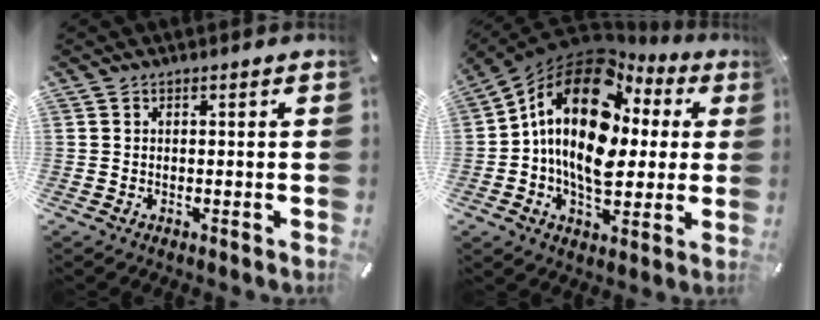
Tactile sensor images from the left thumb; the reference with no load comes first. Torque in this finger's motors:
{"motor_torque": [1.12, 2.96, 1.87, -0.90, 0.47]}